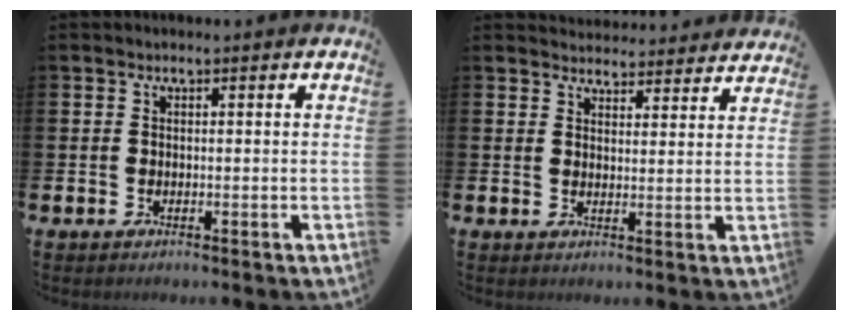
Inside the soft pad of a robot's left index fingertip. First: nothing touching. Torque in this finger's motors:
{"motor_torque": [0.96, -1.18, 0.11, 0.00]}